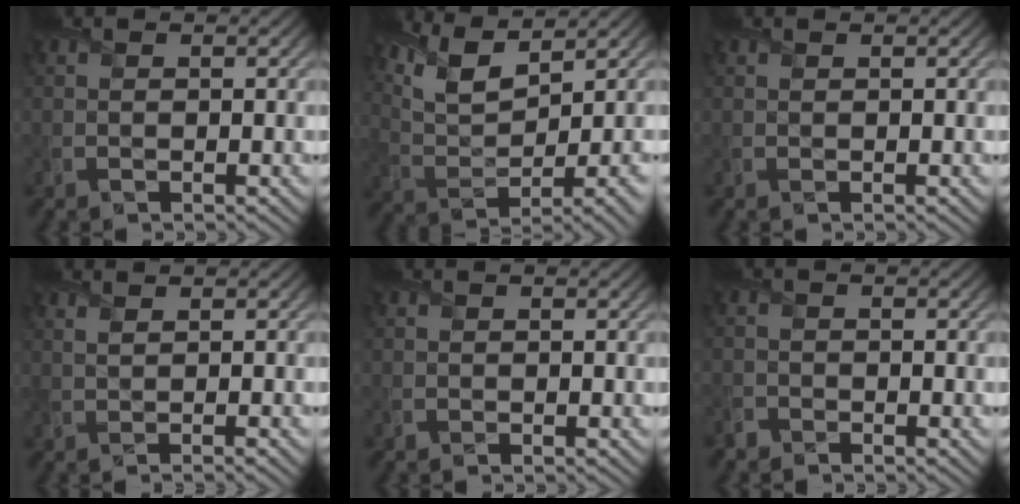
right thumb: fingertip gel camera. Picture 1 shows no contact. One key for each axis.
{"total": 10.1, "fx": 5.8, "fy": 3.2, "fz": 7.5, "tx": -0.154, "ty": 0.019, "tz": 0.113}
{"total": 0.0}
{"total": 1.7, "fx": 0.7, "fy": 0.5, "fz": 1.4, "tx": -0.024, "ty": 0.002, "tz": 0.001}
{"total": 0.0}
{"total": 1.6, "fx": -1.4, "fy": 0.6, "fz": 0.1, "tx": -0.002, "ty": -0.002, "tz": -0.034}